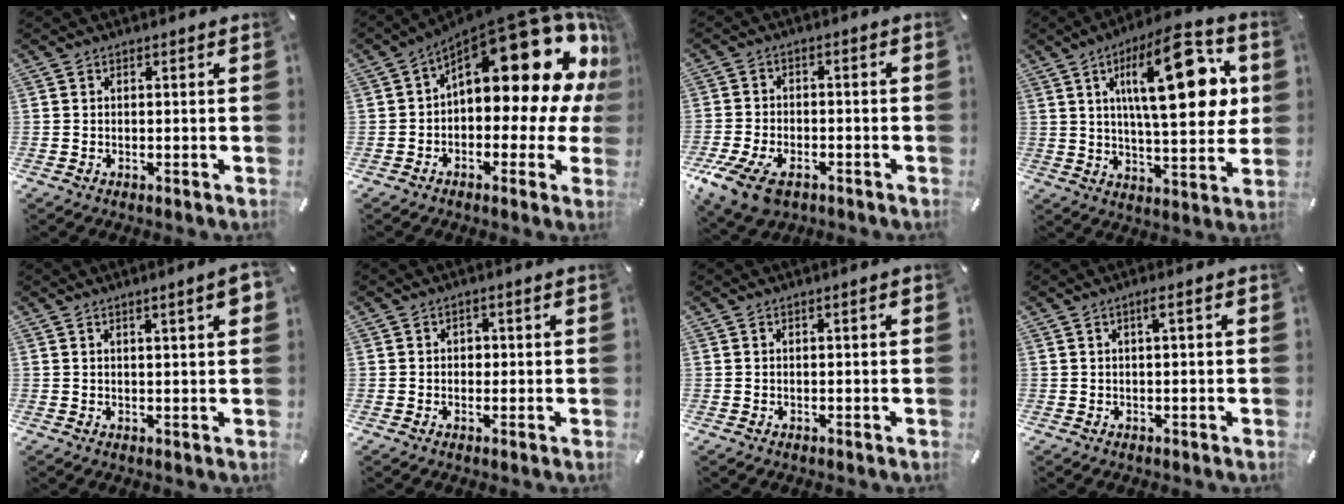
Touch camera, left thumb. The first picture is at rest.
{"total": 22.8, "force": [10.2, 10.1, 17.7], "torque": [-0.222, -0.093, 0.168]}
{"total": 9.3, "force": [-5.4, 5.4, 5.2], "torque": [-0.119, 0.016, -0.100]}
{"total": 23.4, "force": [7.2, 8.9, 20.4], "torque": [-0.313, -0.020, 0.098]}
{"total": 4.5, "force": [1.8, 0.7, 4.0], "torque": [-0.069, -0.002, 0.030]}
{"total": 1.5, "force": [-0.2, 1.3, 0.8], "torque": [-0.009, 0.003, -0.008]}
{"total": 0.9, "force": [0.1, 0.2, 0.8], "torque": [-0.015, 0.001, 0.001]}
{"total": 2.4, "force": [0.5, 0.3, 2.3], "torque": [-0.044, 0.002, 0.007]}